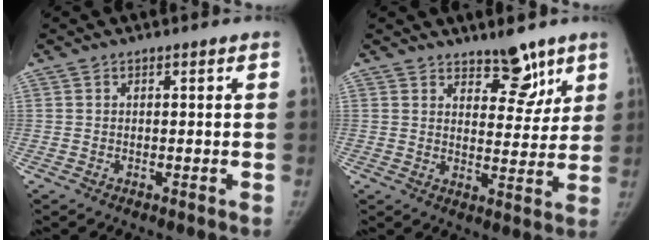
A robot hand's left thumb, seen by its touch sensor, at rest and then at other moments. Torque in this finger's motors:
{"motor_torque": [0.30, -0.15, -0.46, -0.02, -0.02]}